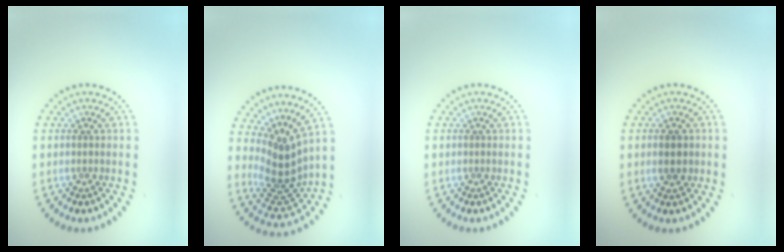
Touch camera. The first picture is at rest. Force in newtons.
{"total": 3.8, "press": 2.7, "slide": 2.7}
{"total": 0.0}
{"total": 1.8, "press": 1.8, "slide": 0.1}